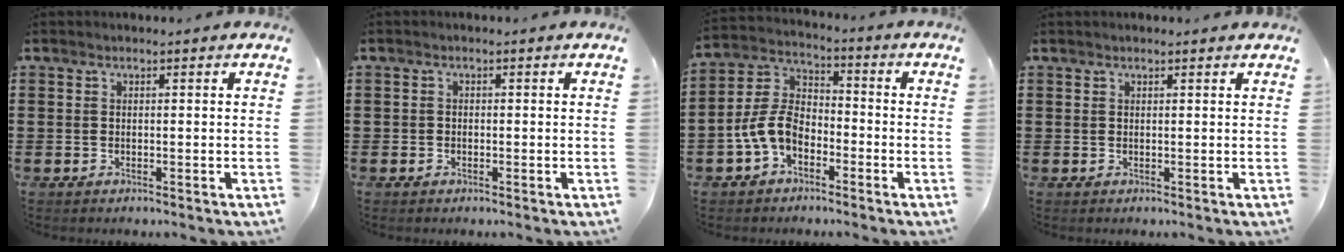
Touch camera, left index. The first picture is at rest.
{"total": 0.6, "force": [-0.4, 0.5, 0.2], "torque": [-0.005, 0.000, -0.008]}
{"total": 7.3, "force": [-3.6, 4.5, 4.4], "torque": [-0.123, 0.000, -0.080]}
{"total": 0.5, "force": [0.4, 0.1, 0.3], "torque": [-0.006, 0.000, 0.009]}